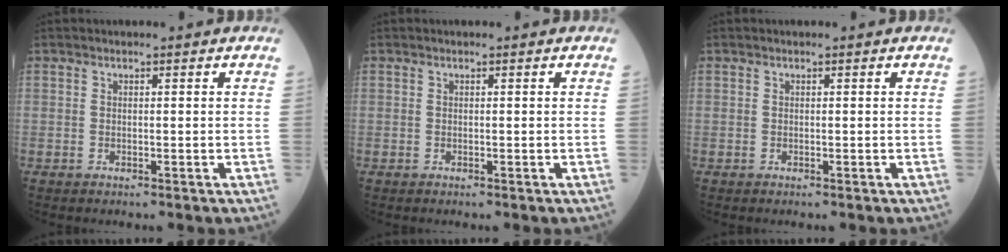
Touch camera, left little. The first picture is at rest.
{"total": 0.0}
{"total": 0.0}